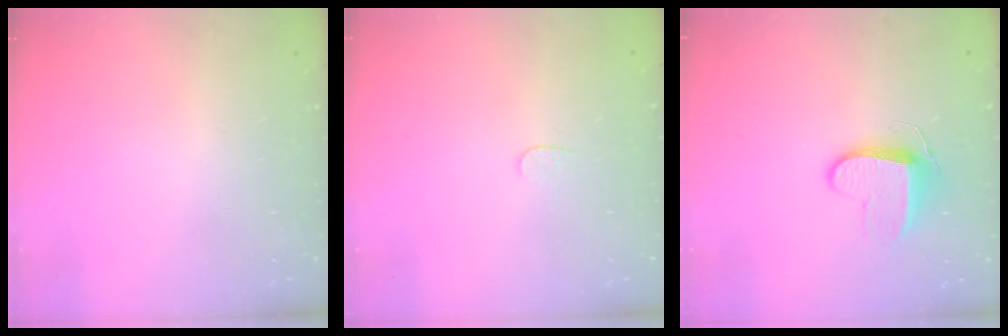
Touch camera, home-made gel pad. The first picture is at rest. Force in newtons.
{"total": 3.4, "press": 3.3, "slide": 0.3}
{"total": 9.5, "press": 9.5, "slide": 0.2}